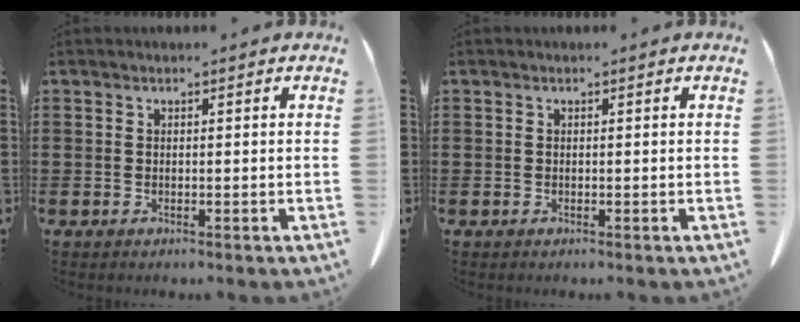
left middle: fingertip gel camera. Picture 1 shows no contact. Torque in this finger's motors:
{"motor_torque": [-0.02, 0.01, 0.00, 0.01]}